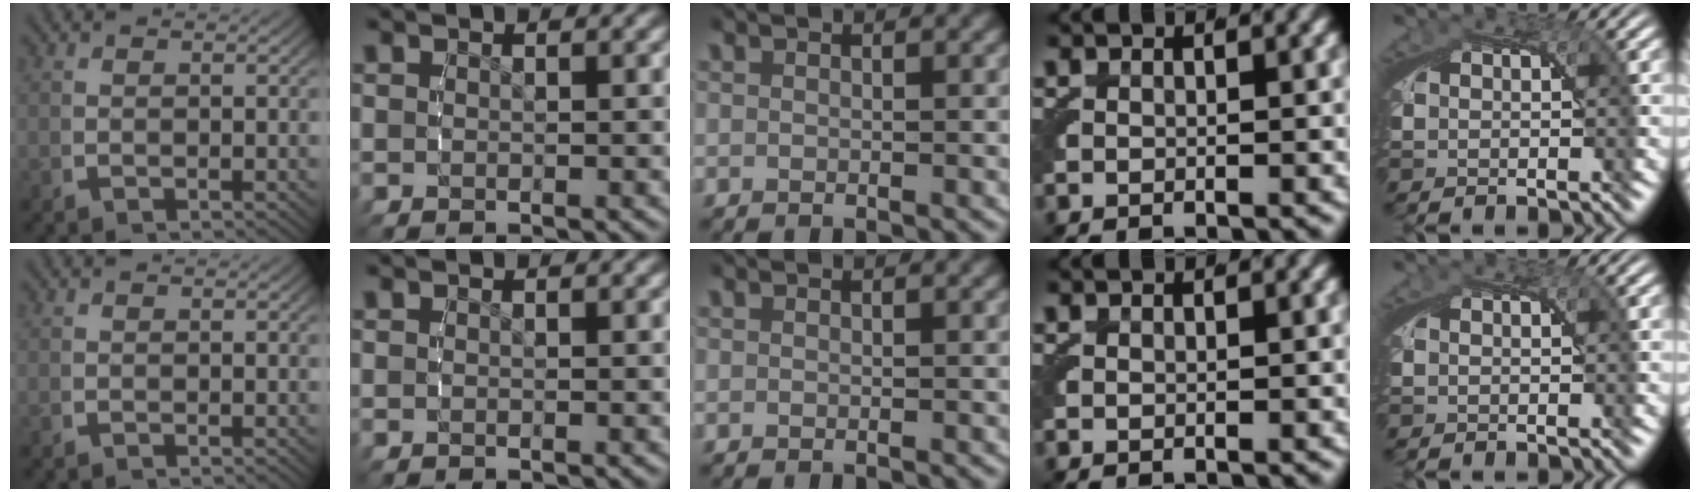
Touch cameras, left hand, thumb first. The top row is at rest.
{}